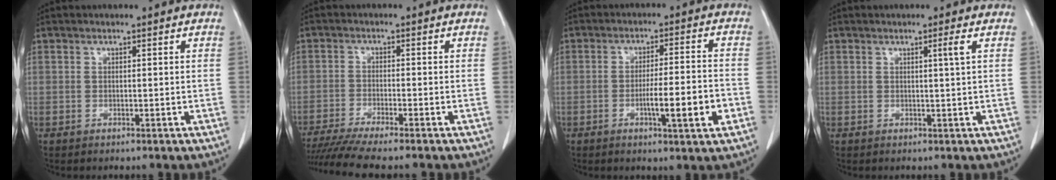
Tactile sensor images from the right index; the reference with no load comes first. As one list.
[{"total": 9.4, "force": [-8.1, -0.7, 4.7], "torque": [-0.066, -0.022, -0.131]}, {"total": 8.1, "force": [-2.7, 0.3, 7.6], "torque": [-0.118, -0.002, -0.042]}, {"total": 1.3, "force": [0.5, -0.5, 1.1], "torque": [-0.022, -0.004, 0.011]}]